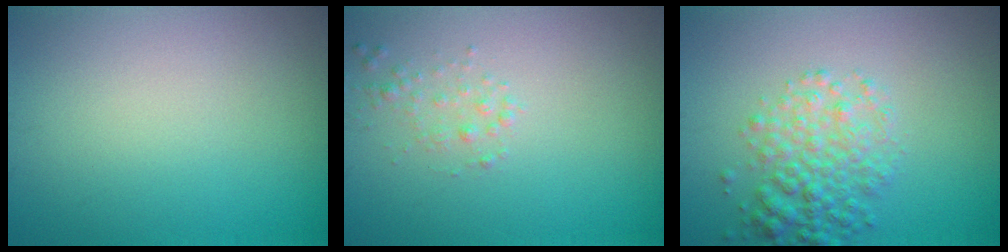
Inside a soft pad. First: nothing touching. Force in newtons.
{"total": 1.2, "press": 1.2, "slide": 0.1}
{"total": 4.0, "press": 4.0, "slide": 0.1}